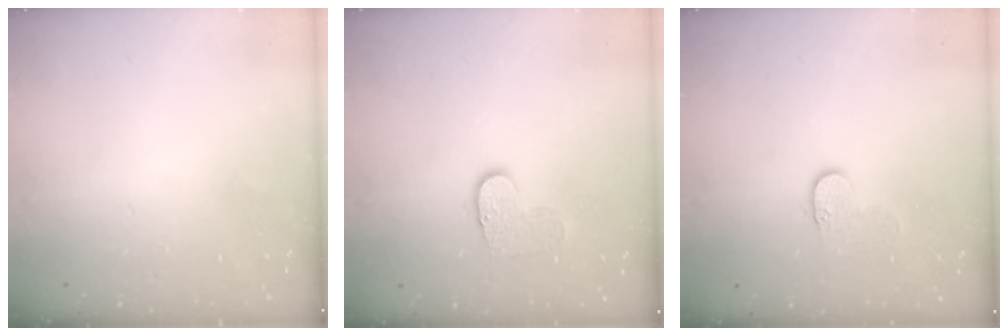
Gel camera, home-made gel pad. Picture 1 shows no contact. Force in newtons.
{"total": 6.4, "press": 6.4, "slide": 0.4}
{"total": 4.6, "press": 4.6, "slide": 0.3}